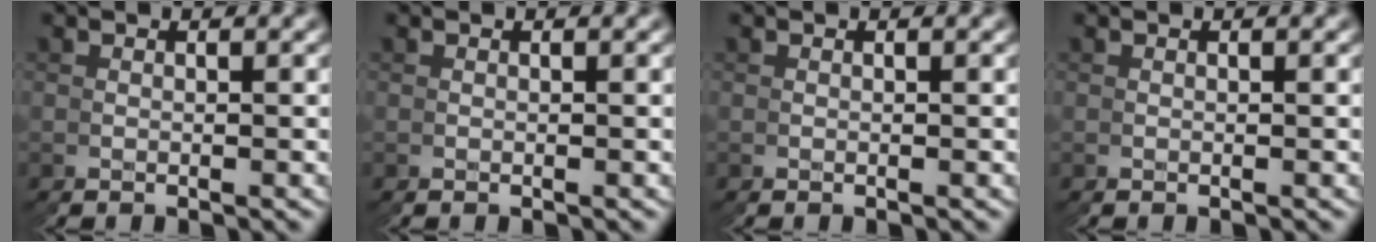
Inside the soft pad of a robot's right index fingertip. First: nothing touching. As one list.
[{"total": 0.0}, {"total": 0.0}, {"total": 0.0}]